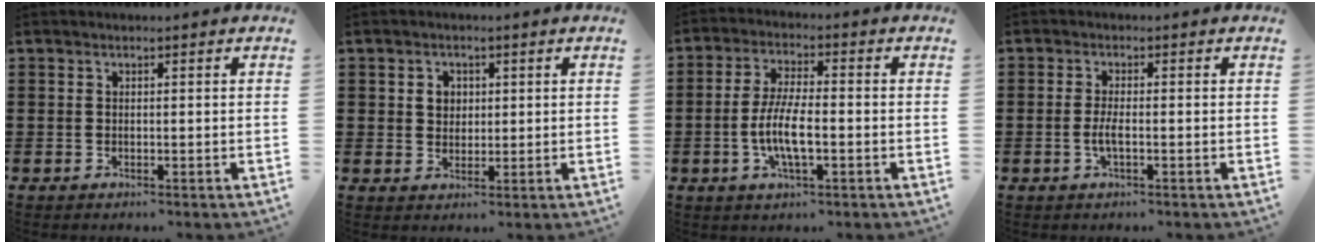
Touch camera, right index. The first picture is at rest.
{"total": 2.6, "force": [0.6, 2.2, 1.2], "torque": [-0.031, 0.010, 0.009]}
{"total": 7.3, "force": [-1.8, 2.1, 6.8], "torque": [-0.147, -0.010, -0.039]}
{"total": 2.6, "force": [-0.7, 0.5, 2.5], "torque": [-0.058, -0.006, -0.017]}